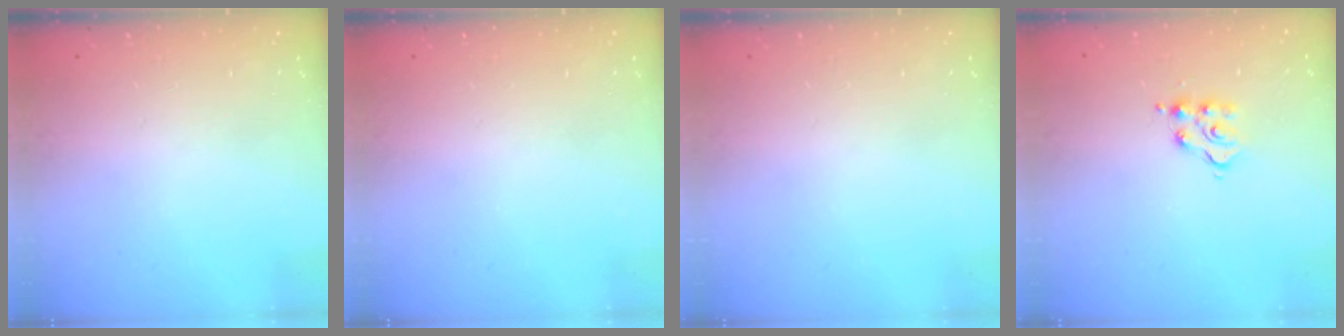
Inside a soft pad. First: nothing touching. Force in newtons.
{"total": 0.0}
{"total": 0.0}
{"total": 5.7, "press": 5.7, "slide": 0.2}